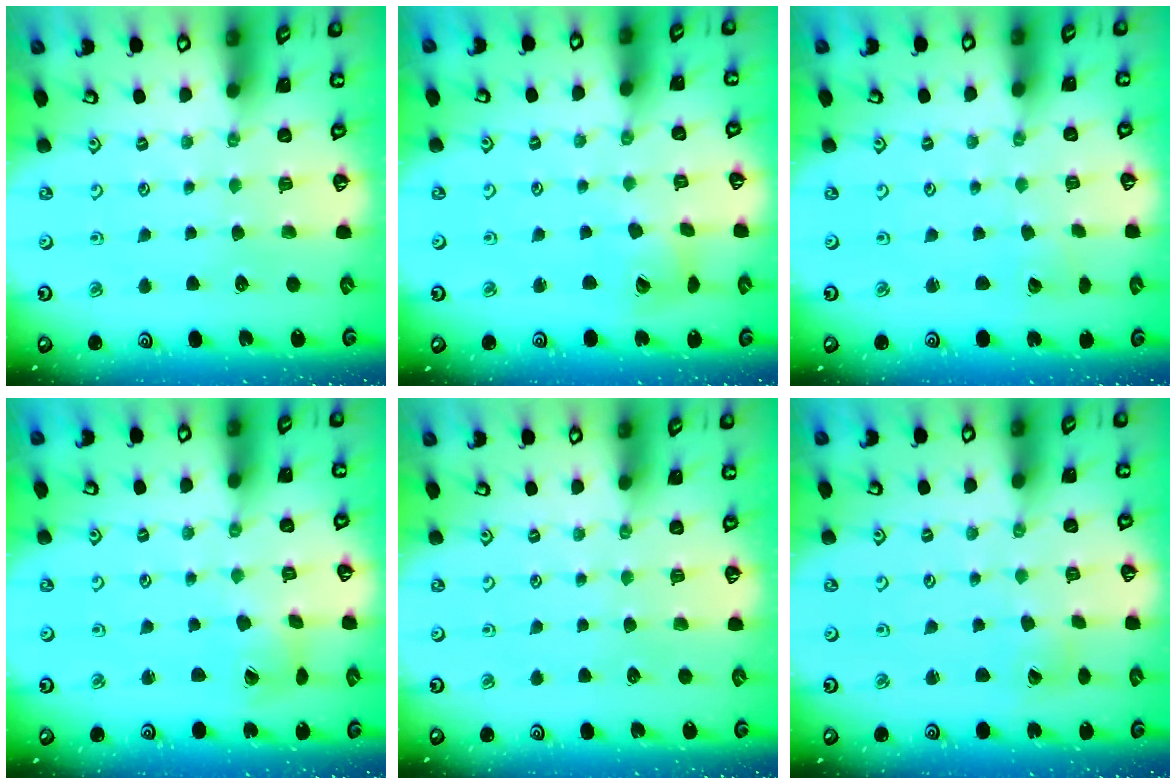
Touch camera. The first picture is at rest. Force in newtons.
{"total": 7.4, "press": 7.4, "slide": 0.8}
{"total": 1.7, "press": 1.7, "slide": 0.1}
{"total": 2.8, "press": 2.8, "slide": 0.4}
{"total": 0.0}
{"total": 2.9, "press": 2.9, "slide": 0.2}